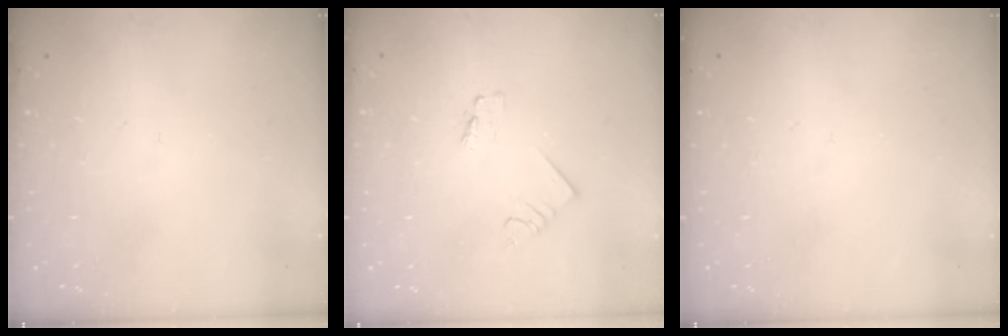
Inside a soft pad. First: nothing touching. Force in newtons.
{"total": 1.2, "press": 1.2, "slide": 0.0}
{"total": 0.0}